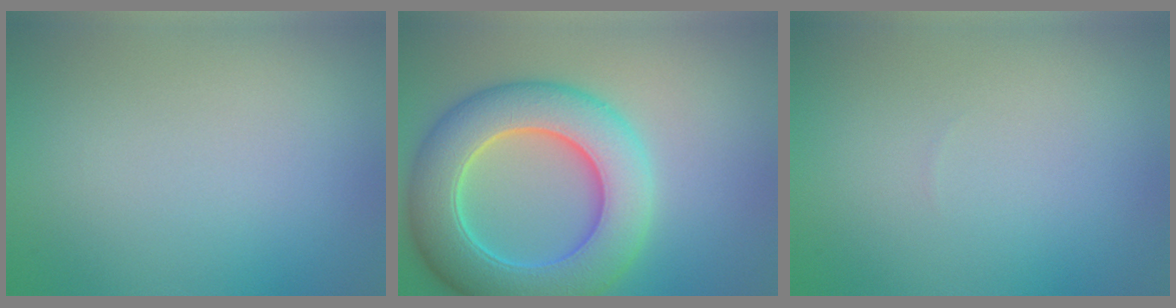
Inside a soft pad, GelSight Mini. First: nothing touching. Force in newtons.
{"total": 9.5, "press": 9.5, "slide": 0.2}
{"total": 0.0}